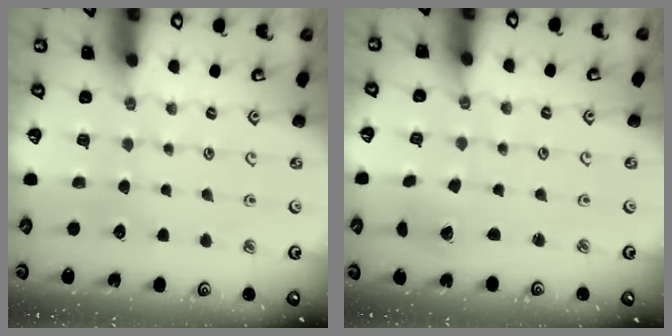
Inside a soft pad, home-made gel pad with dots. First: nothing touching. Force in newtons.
{"total": 2.9, "press": 2.9, "slide": 0.1}